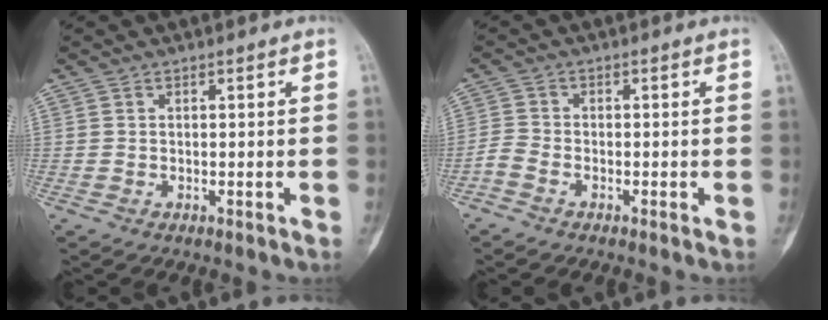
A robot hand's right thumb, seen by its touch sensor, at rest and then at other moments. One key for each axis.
{"total": 2.4, "fx": -1.6, "fy": 1.2, "fz": 1.3, "tx": -0.031, "ty": 0.007, "tz": -0.041}